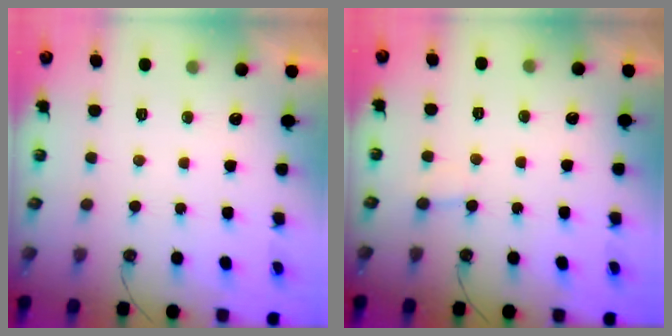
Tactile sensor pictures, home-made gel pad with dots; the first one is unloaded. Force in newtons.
{"total": 2.4, "press": 2.4, "slide": 0.3}